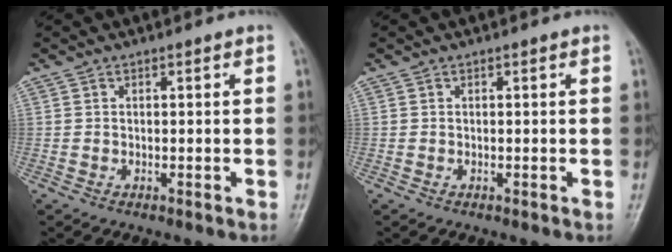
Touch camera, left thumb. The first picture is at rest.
{"total": 0.0}